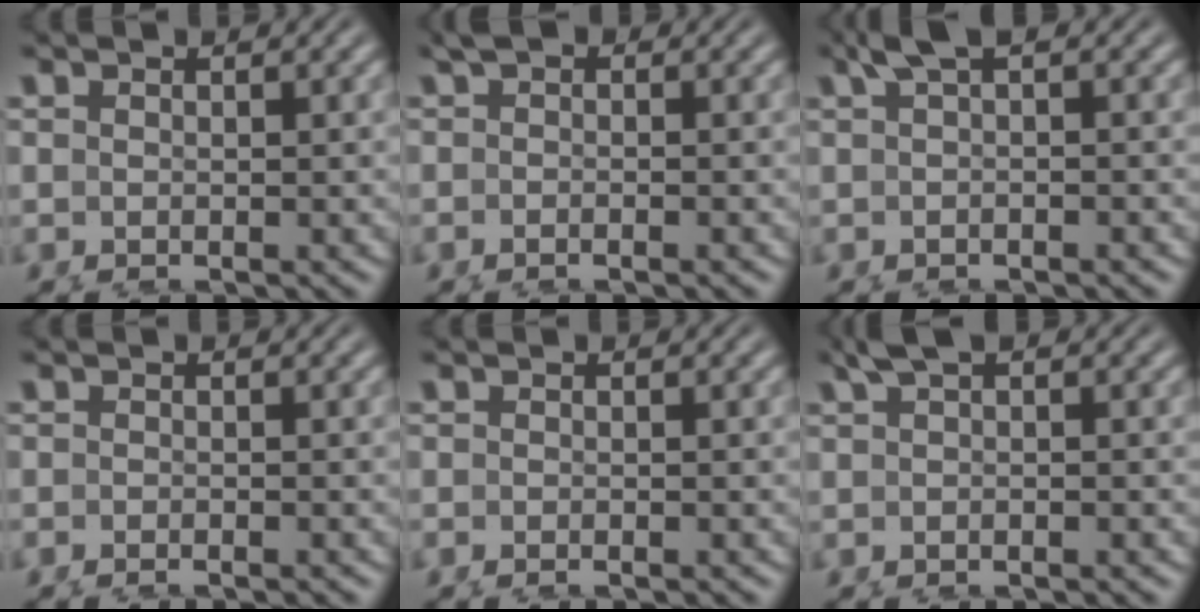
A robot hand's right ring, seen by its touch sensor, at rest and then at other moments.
{"total": 0.7, "force": [-0.3, -0.3, 0.6], "torque": [-0.004, 0.003, -0.008]}
{"total": 1.6, "force": [0.8, -0.5, 1.4], "torque": [-0.026, 0.004, 0.014]}
{"total": 1.3, "force": [-1.3, -0.2, -0.1], "torque": [0.007, -0.003, -0.022]}
{"total": 1.0, "force": [-1.0, -0.1, -0.1], "torque": [0.007, -0.004, -0.016]}
{"total": 1.2, "force": [0.5, -0.3, 1.1], "torque": [-0.023, 0.006, 0.009]}